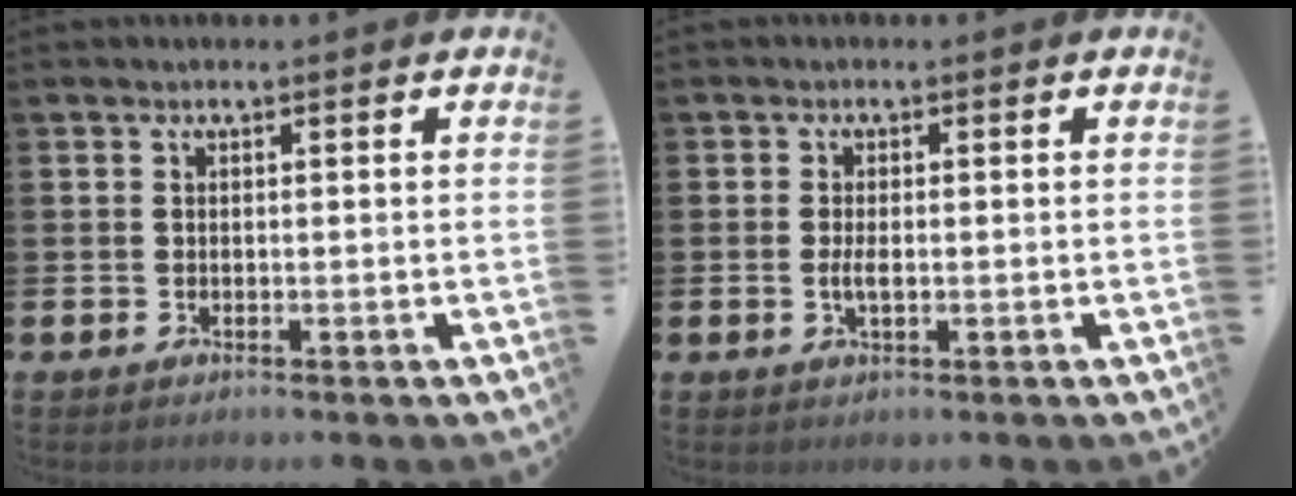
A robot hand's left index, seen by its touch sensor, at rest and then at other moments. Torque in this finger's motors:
{"motor_torque": [0.50, 0.03, 0.05, 0.08]}